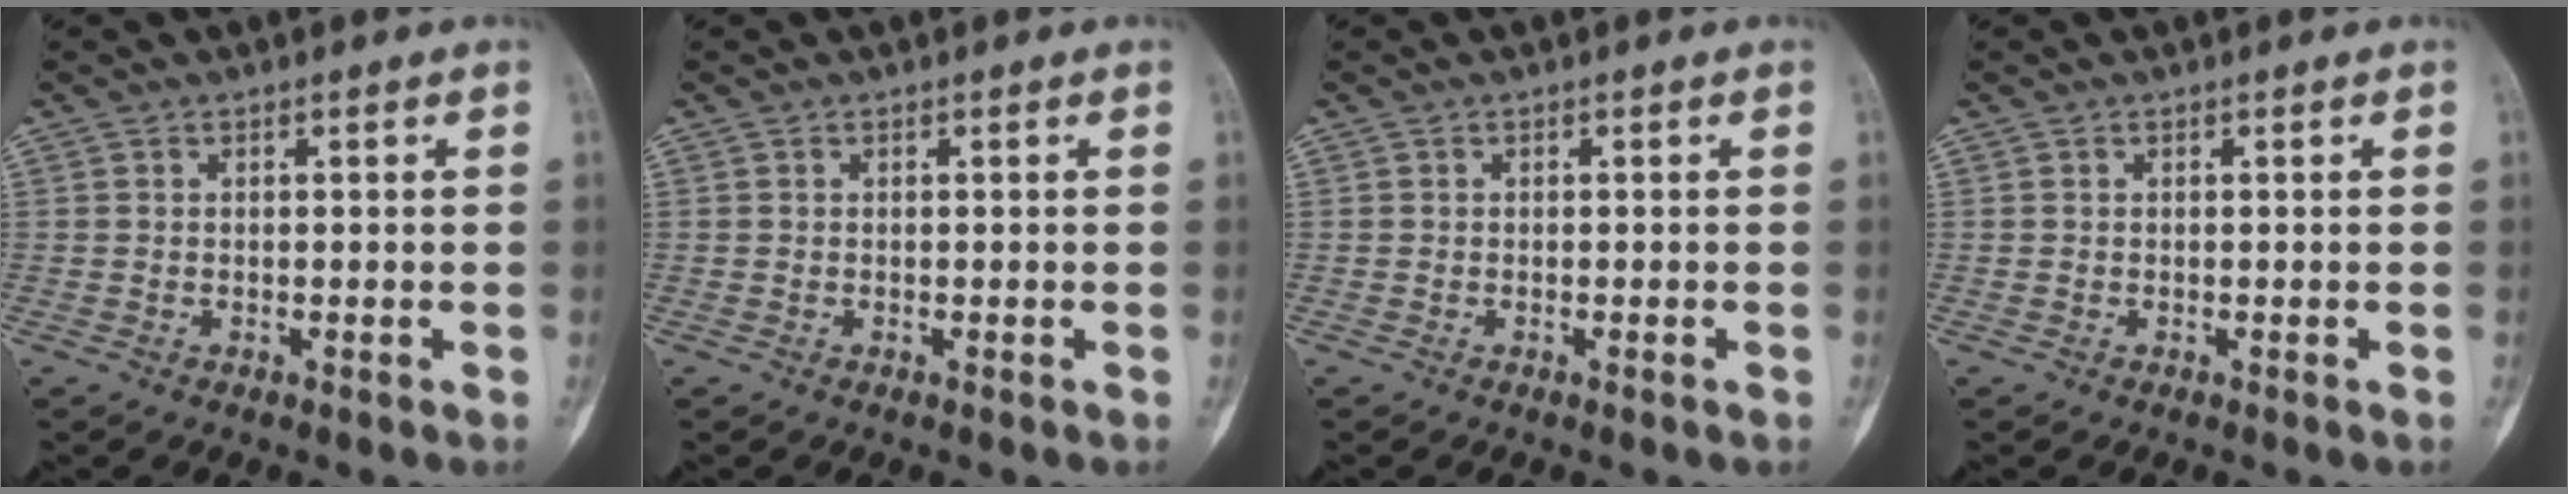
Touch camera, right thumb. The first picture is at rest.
{"total": 0.0}
{"total": 0.6, "force": [-0.3, 0.1, 0.5], "torque": [-0.010, -0.001, -0.002]}
{"total": 0.0}